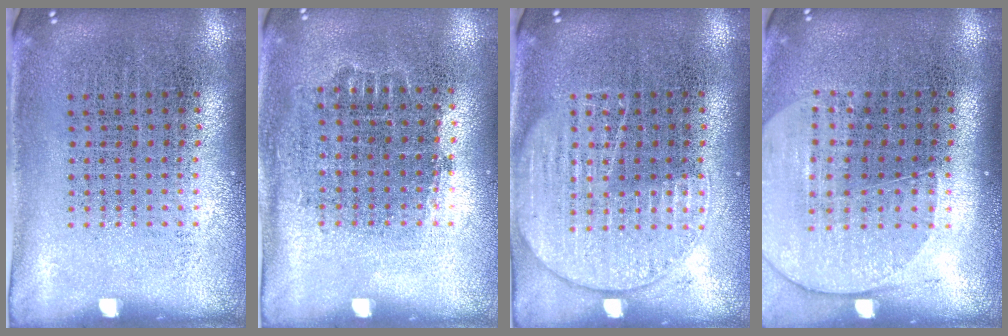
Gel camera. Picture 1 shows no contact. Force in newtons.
{"total": 0.7, "press": 0.6, "slide": 0.3}
{"total": 2.4, "press": 2.4, "slide": 0.2}
{"total": 1.7, "press": 1.5, "slide": 0.7}